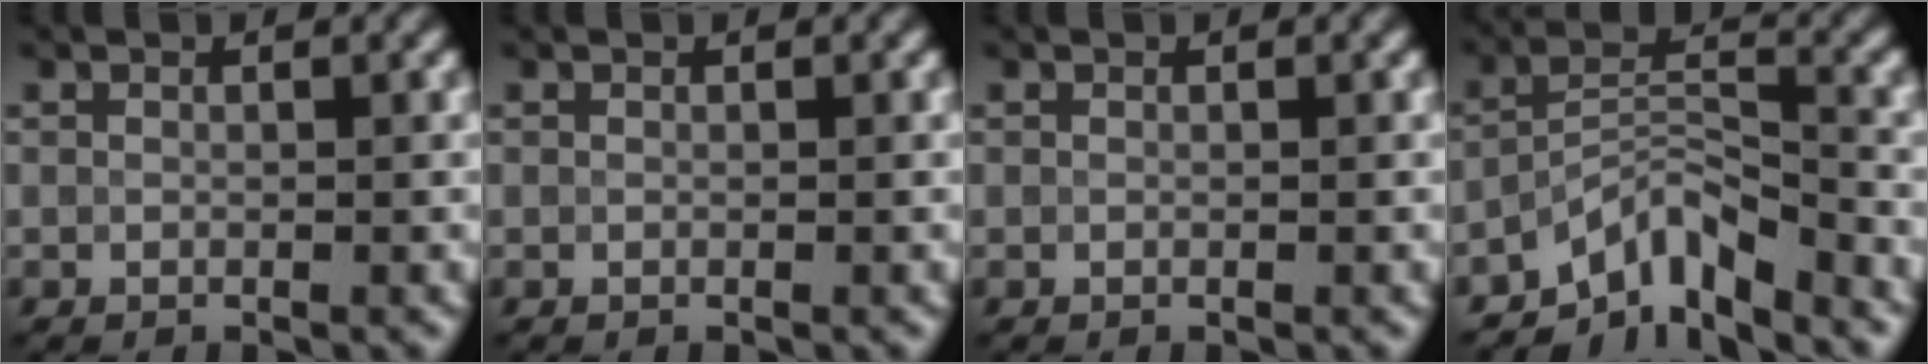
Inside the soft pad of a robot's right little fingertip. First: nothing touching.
{"total": 0.0}
{"total": 0.0}
{"total": 5.4, "force": [-4.4, 1.5, 2.8], "torque": [-0.036, 0.003, -0.086]}